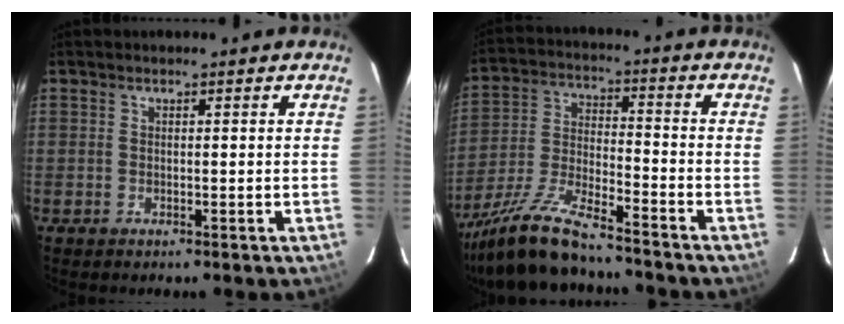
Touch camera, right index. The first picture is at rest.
{"total": 15.9, "force": [-13.3, 2.7, 8.3], "torque": [-0.182, -0.022, -0.244]}